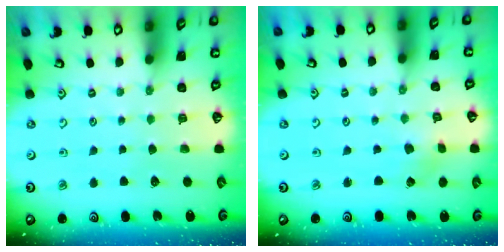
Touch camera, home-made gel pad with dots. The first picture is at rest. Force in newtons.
{"total": 0.9, "press": 0.9, "slide": 0.2}